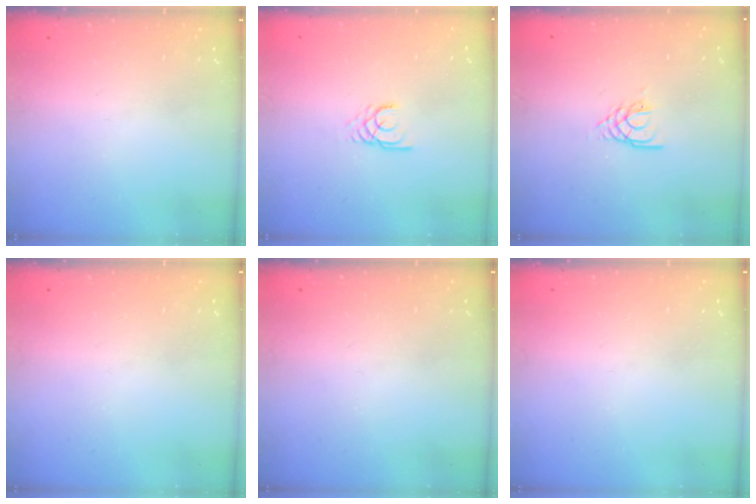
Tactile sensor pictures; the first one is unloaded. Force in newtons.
{"total": 2.1, "press": 2.1, "slide": 0.0}
{"total": 2.5, "press": 2.4, "slide": 0.4}
{"total": 0.0}
{"total": 0.0}
{"total": 0.0}